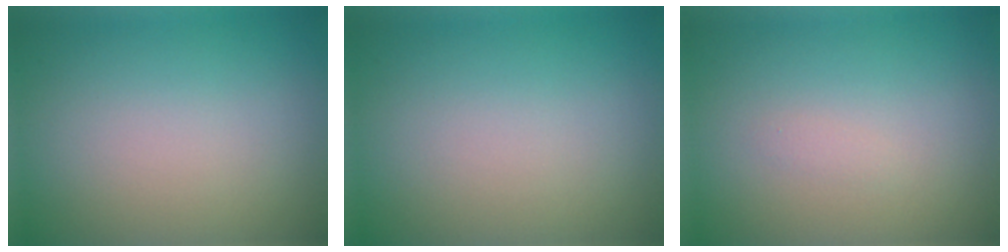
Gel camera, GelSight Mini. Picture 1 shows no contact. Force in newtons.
{"total": 0.0}
{"total": 0.5, "press": 0.5, "slide": 0.0}